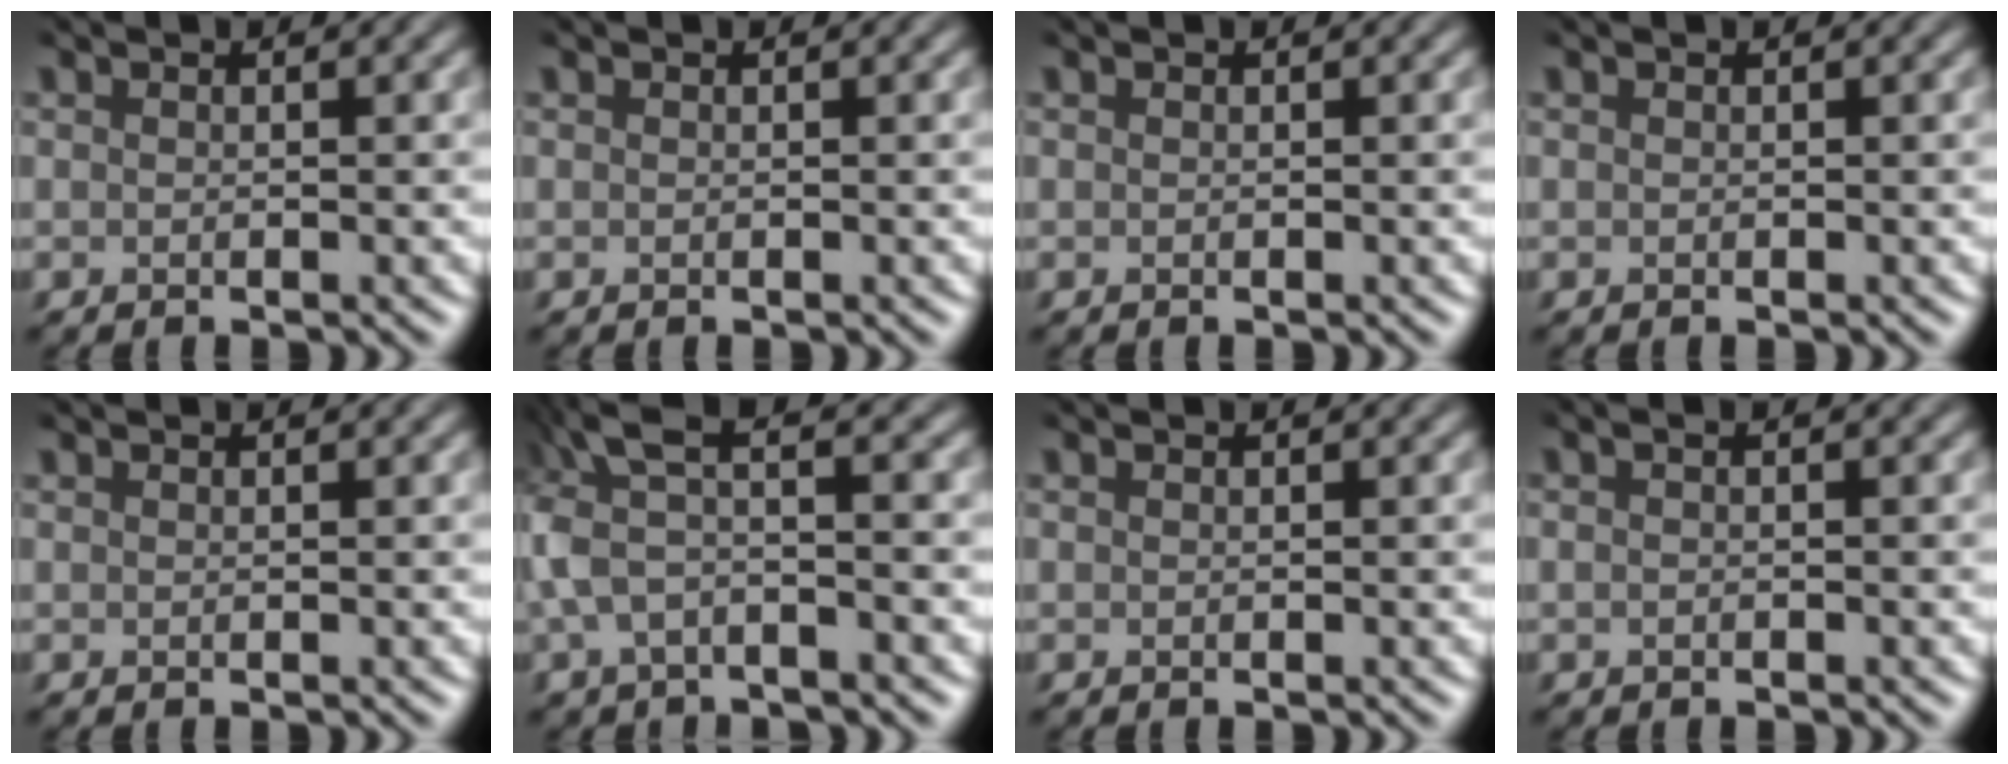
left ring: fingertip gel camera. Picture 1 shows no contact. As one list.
[{"total": 0.0}, {"total": 0.0}, {"total": 0.0}, {"total": 0.0}, {"total": 4.7, "force": [1.4, 1.5, 4.2], "torque": [-0.094, 0.012, 0.021]}, {"total": 0.0}, {"total": 0.9, "force": [0.0, 0.3, 0.9], "torque": [-0.017, -0.004, -0.006]}]